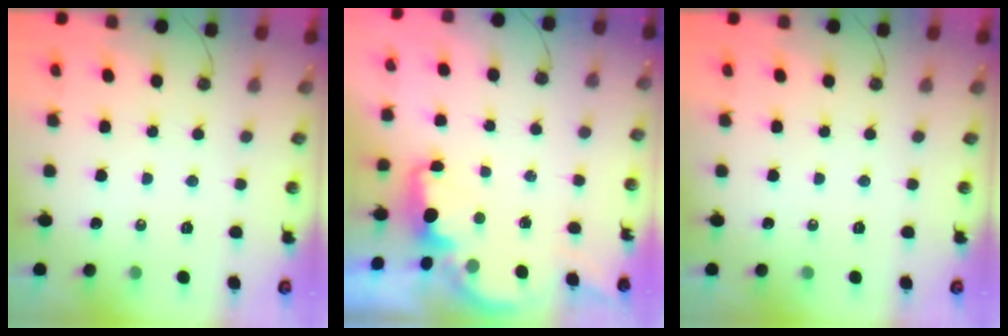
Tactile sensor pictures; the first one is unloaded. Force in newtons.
{"total": 2.3, "press": 2.1, "slide": 0.8}
{"total": 0.0}